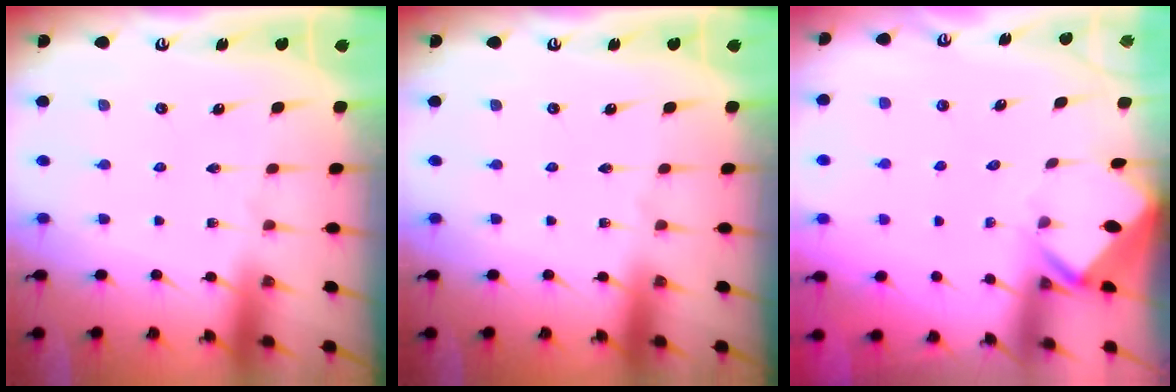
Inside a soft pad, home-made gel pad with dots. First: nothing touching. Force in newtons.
{"total": 0.0}
{"total": 2.8, "press": 2.8, "slide": 0.1}